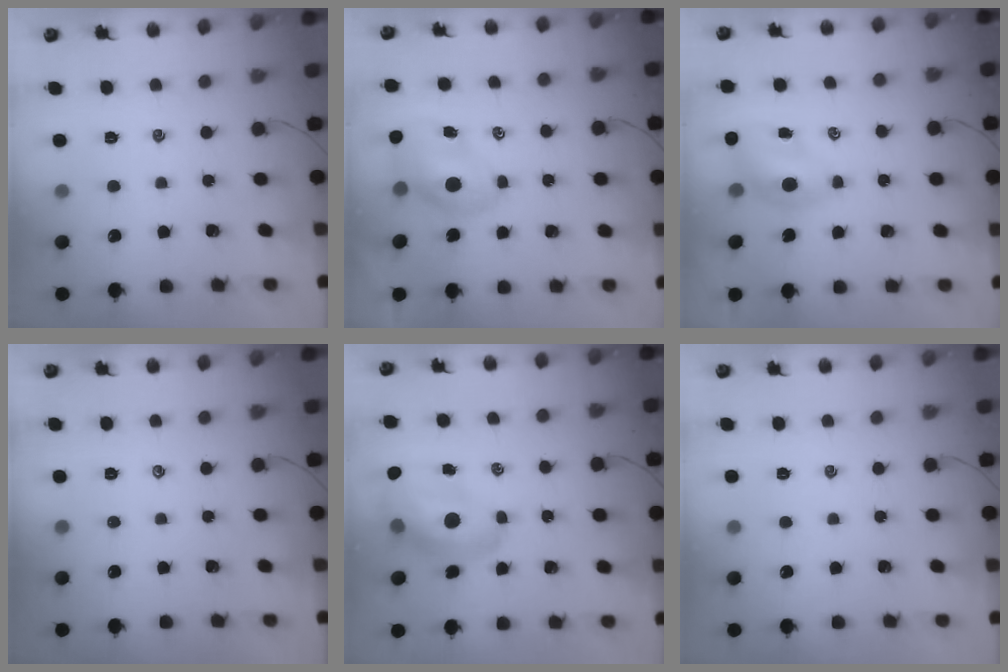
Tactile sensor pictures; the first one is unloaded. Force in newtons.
{"total": 8.4, "press": 8.2, "slide": 1.7}
{"total": 5.5, "press": 5.3, "slide": 1.4}
{"total": 0.0}
{"total": 12.8, "press": 12.2, "slide": 3.9}
{"total": 0.0}